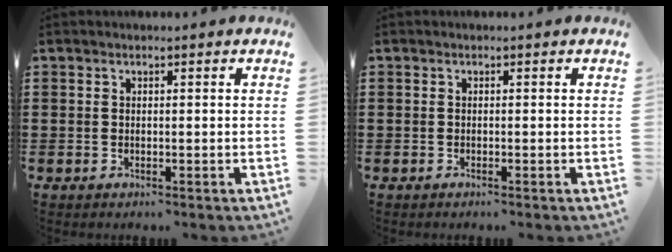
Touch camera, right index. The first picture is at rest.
{"total": 0.0}